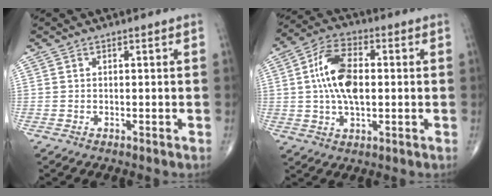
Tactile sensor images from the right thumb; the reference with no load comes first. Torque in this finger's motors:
{"motor_torque": [2.49, 2.52, 1.52, -0.07, 0.16]}